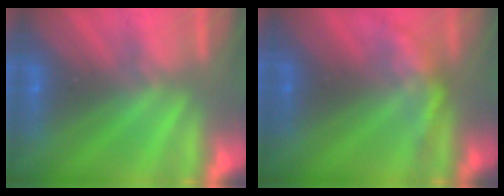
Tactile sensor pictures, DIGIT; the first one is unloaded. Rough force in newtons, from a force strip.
{"total": 2.2}